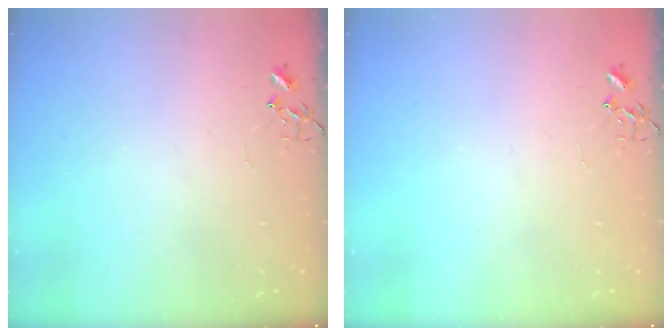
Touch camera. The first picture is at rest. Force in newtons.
{"total": 0.0}